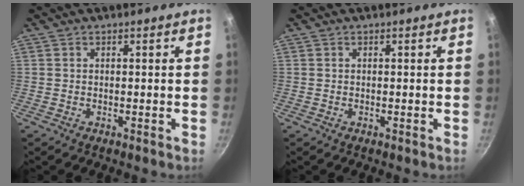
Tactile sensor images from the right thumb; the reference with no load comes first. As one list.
[{"total": 0.0}]